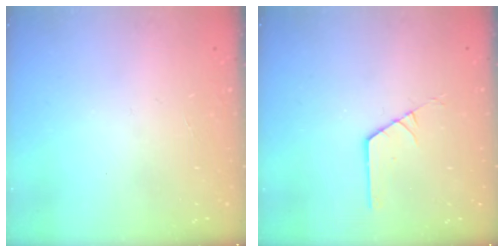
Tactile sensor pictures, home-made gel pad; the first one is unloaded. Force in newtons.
{"total": 1.3, "press": 1.3, "slide": 0.1}